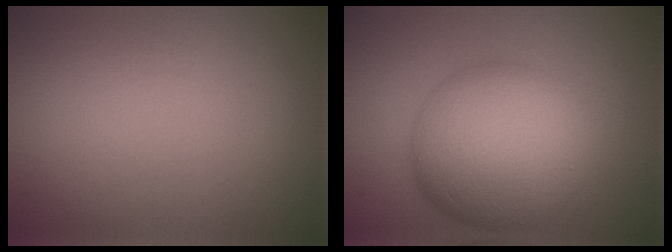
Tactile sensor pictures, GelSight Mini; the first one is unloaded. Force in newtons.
{"total": 10.6, "press": 10.6, "slide": 0.1}